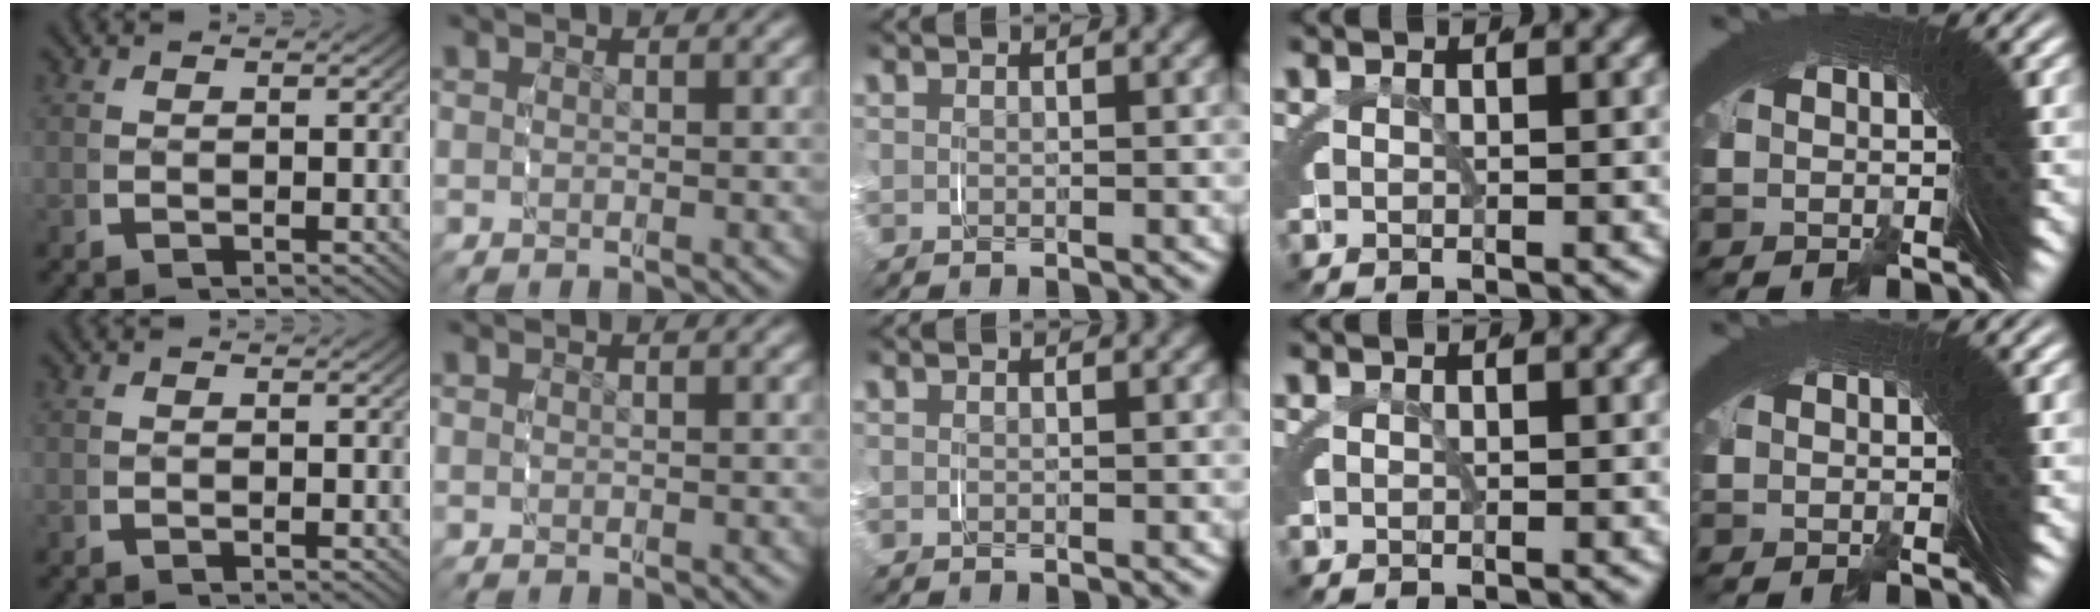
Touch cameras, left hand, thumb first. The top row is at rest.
{}